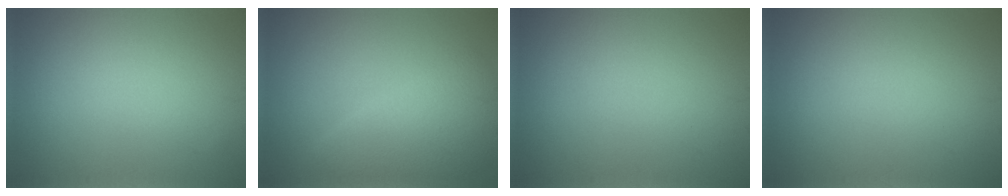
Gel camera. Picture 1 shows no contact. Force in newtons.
{"total": 5.2, "press": 5.2, "slide": 0.1}
{"total": 0.0}
{"total": 0.0}